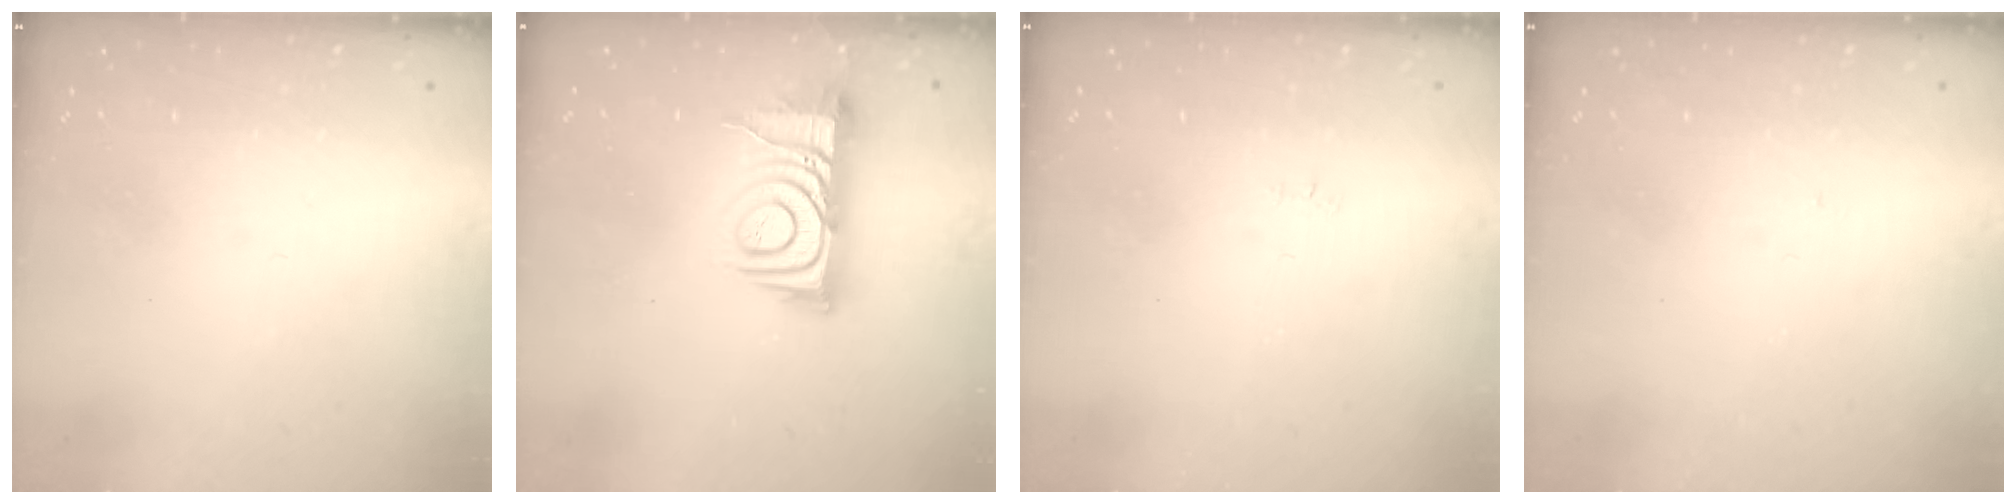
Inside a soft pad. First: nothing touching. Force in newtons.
{"total": 12.0, "press": 12.0, "slide": 1.1}
{"total": 2.5, "press": 2.5, "slide": 0.3}
{"total": 3.2, "press": 3.2, "slide": 0.5}